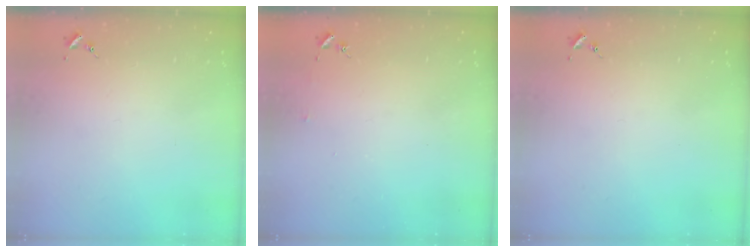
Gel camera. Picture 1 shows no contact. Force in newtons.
{"total": 2.5, "press": 2.5, "slide": 0.2}
{"total": 0.0}